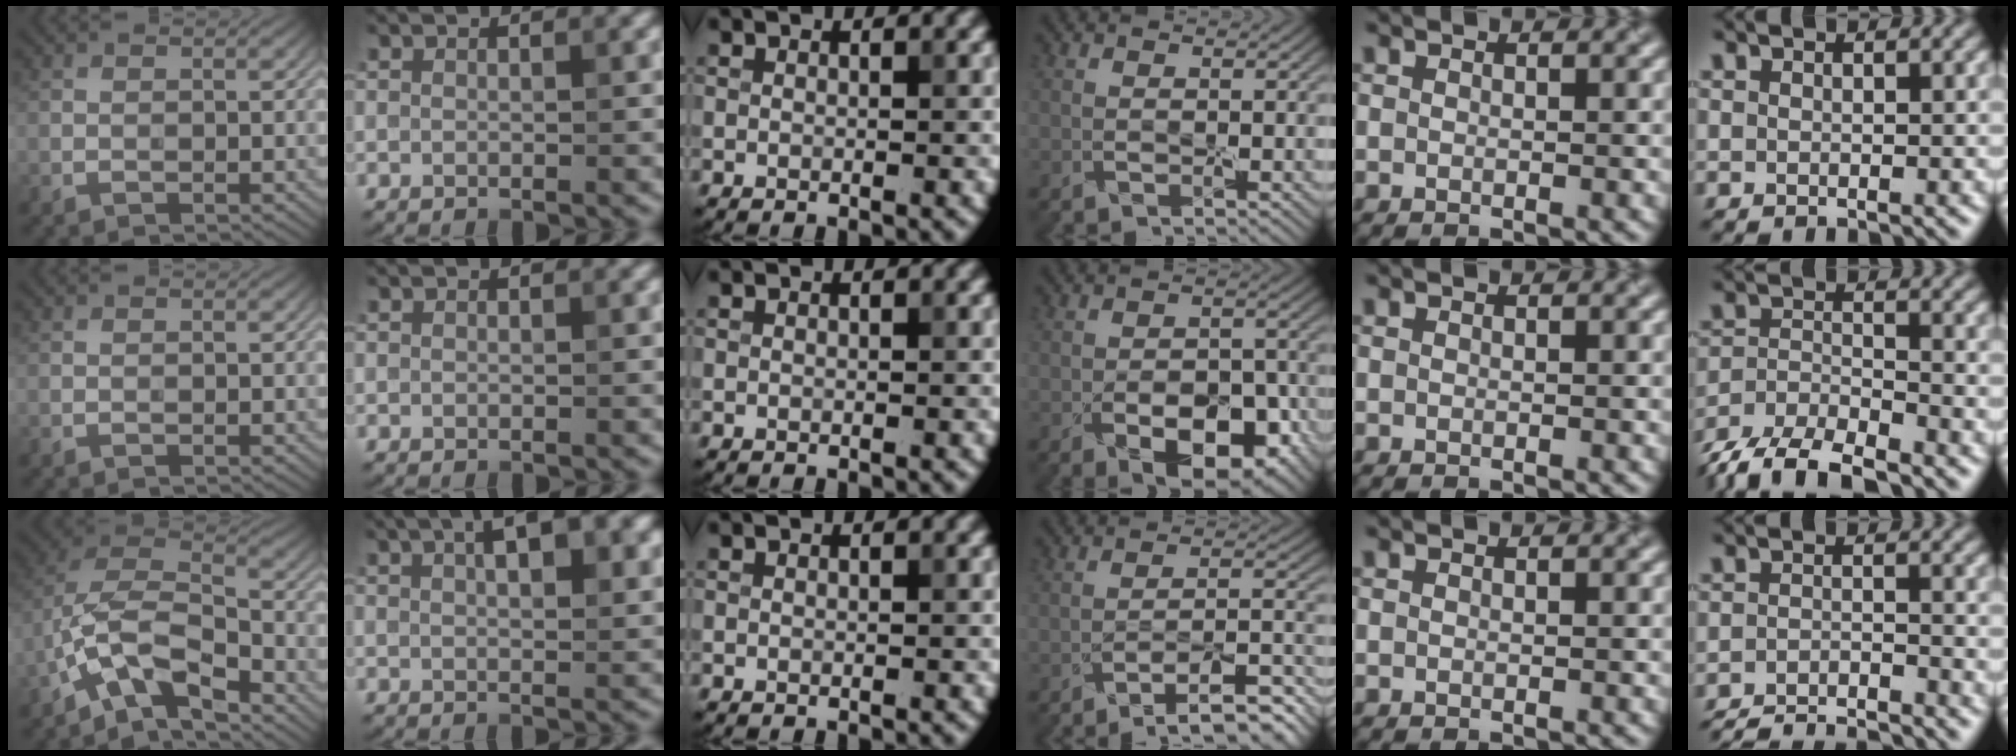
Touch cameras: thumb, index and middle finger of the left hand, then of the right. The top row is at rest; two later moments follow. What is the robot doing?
{"motion": "peel", "object": "velcro strap"}